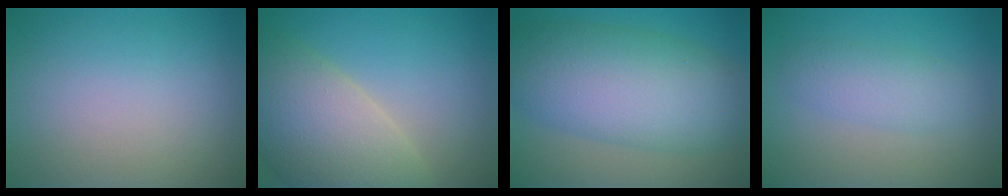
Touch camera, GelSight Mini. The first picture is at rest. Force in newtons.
{"total": 9.5, "press": 9.4, "slide": 1.2}
{"total": 10.1, "press": 10.1, "slide": 0.5}
{"total": 2.7, "press": 2.7, "slide": 0.1}